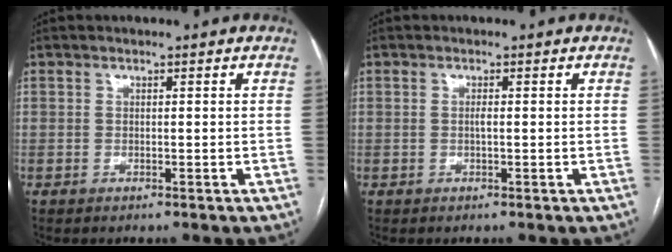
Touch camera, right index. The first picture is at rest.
{"total": 0.7, "force": [-0.1, 0.1, 0.7], "torque": [-0.014, 0.000, -0.001]}